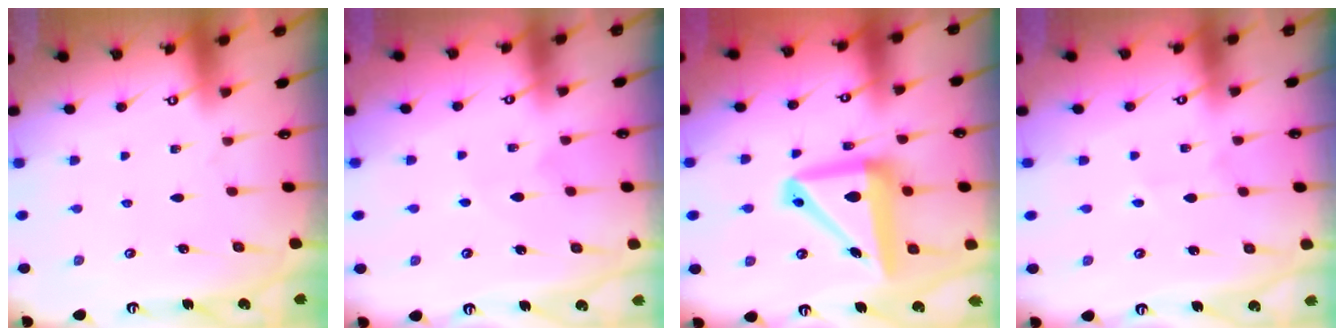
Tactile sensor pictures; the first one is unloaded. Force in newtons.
{"total": 4.6, "press": 4.6, "slide": 0.5}
{"total": 15.3, "press": 15.1, "slide": 2.4}
{"total": 2.7, "press": 2.5, "slide": 1.1}